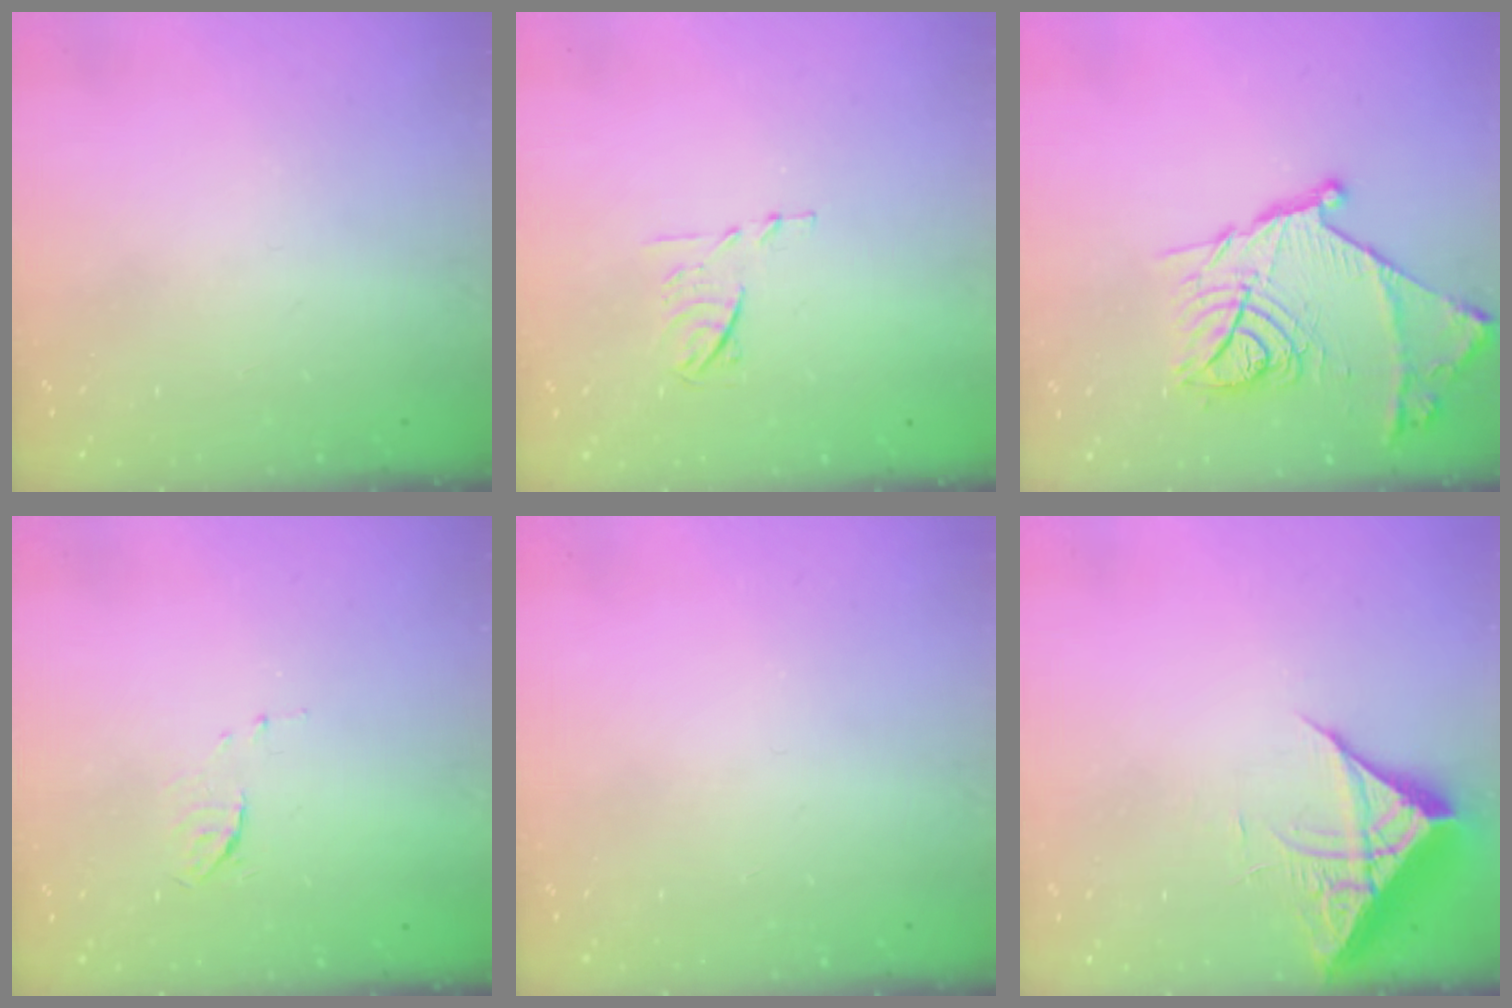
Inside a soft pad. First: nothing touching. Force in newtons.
{"total": 6.6, "press": 6.6, "slide": 0.9}
{"total": 19.7, "press": 19.7, "slide": 1.1}
{"total": 4.1, "press": 4.1, "slide": 0.2}
{"total": 0.0}
{"total": 7.3, "press": 7.2, "slide": 0.3}